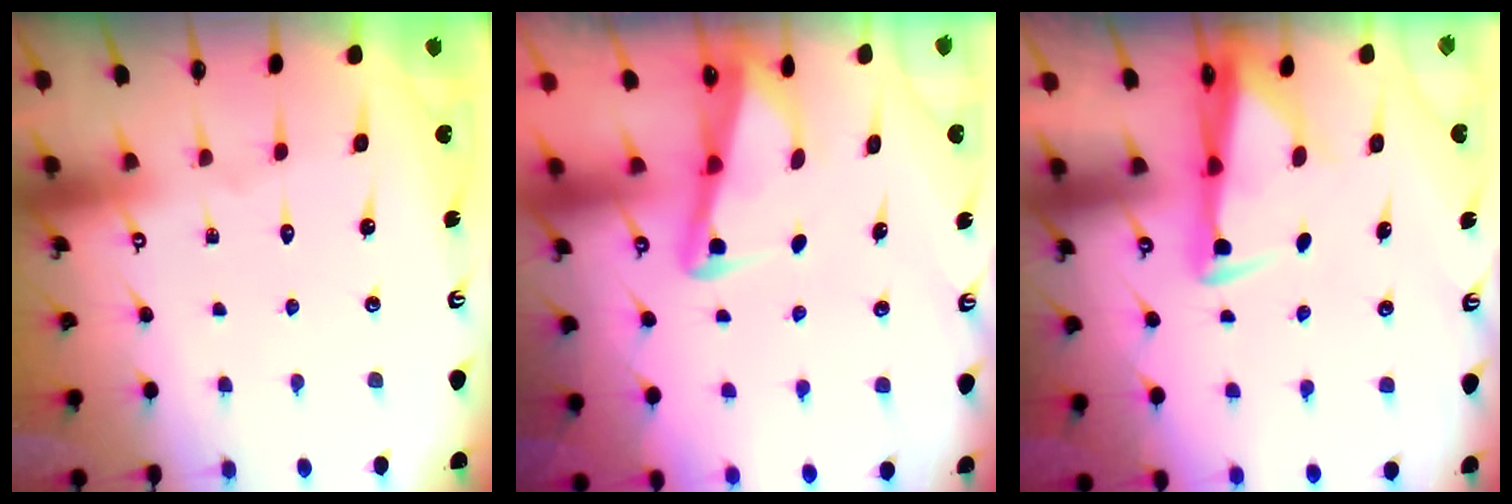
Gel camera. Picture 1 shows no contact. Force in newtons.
{"total": 2.9, "press": 2.9, "slide": 0.3}
{"total": 2.8, "press": 2.7, "slide": 0.9}